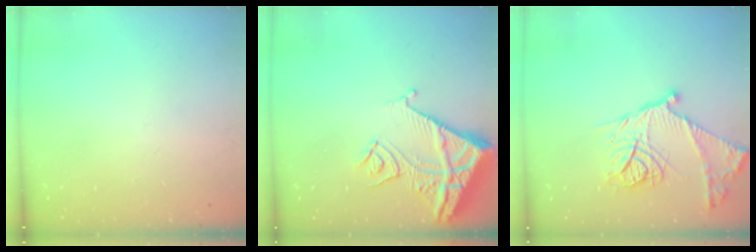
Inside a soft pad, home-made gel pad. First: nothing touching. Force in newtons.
{"total": 13.5, "press": 13.5, "slide": 1.4}
{"total": 18.1, "press": 18.0, "slide": 1.6}